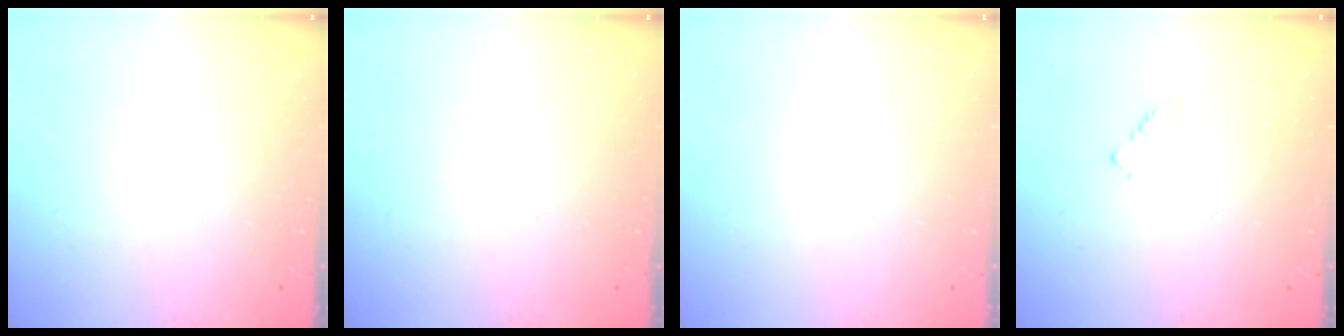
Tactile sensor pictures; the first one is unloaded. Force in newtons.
{"total": 3.8, "press": 3.8, "slide": 0.4}
{"total": 1.6, "press": 1.6, "slide": 0.1}
{"total": 2.3, "press": 2.3, "slide": 0.4}